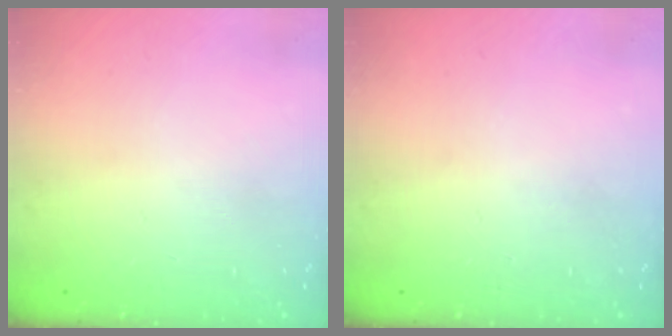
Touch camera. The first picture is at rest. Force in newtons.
{"total": 0.0}